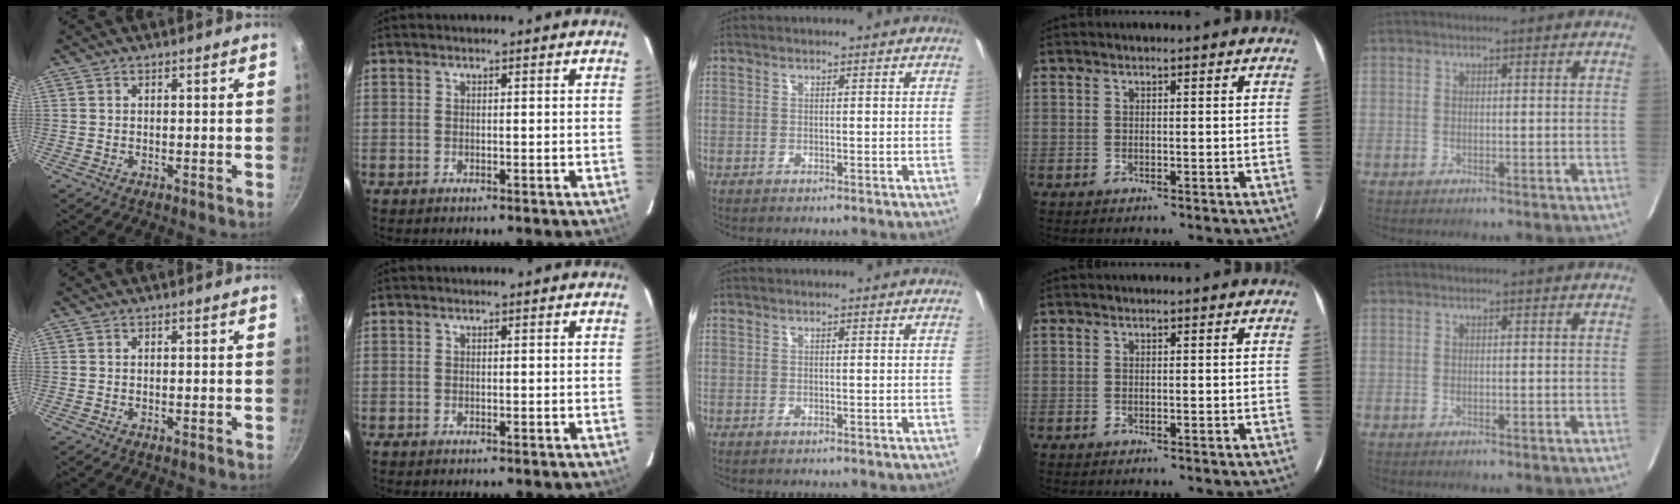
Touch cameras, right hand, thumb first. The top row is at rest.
{}